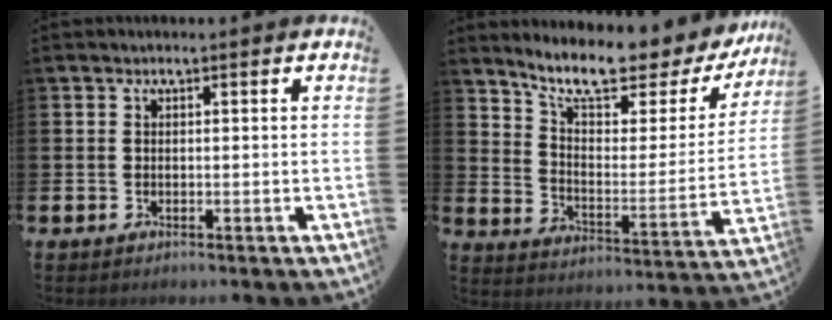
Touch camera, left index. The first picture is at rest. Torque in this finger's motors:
{"motor_torque": [0.23, -0.69, 0.86, 0.21]}